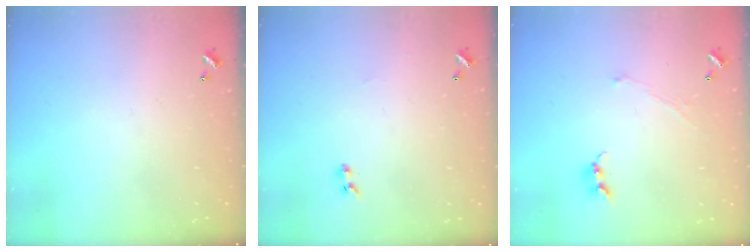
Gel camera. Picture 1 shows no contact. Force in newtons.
{"total": 2.1, "press": 1.9, "slide": 1.0}
{"total": 0.8, "press": 0.7, "slide": 0.5}